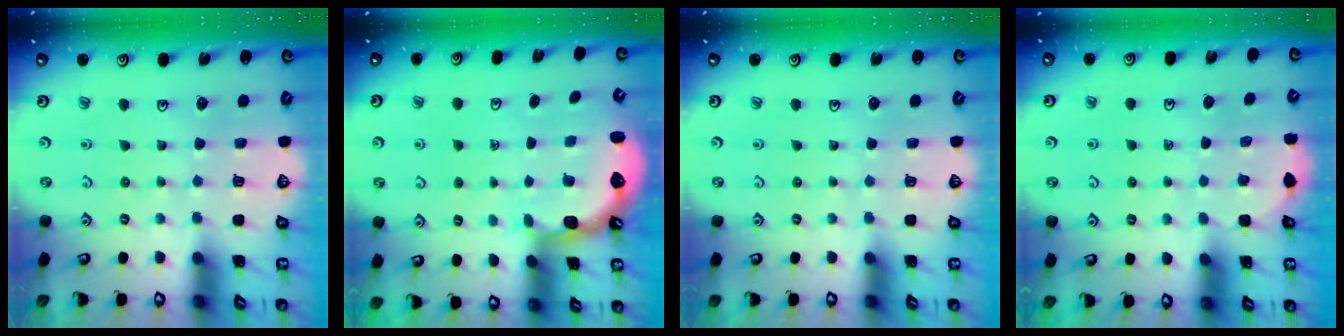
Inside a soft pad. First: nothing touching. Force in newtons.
{"total": 2.8, "press": 2.2, "slide": 1.8}
{"total": 0.0}
{"total": 1.5, "press": 1.2, "slide": 1.0}